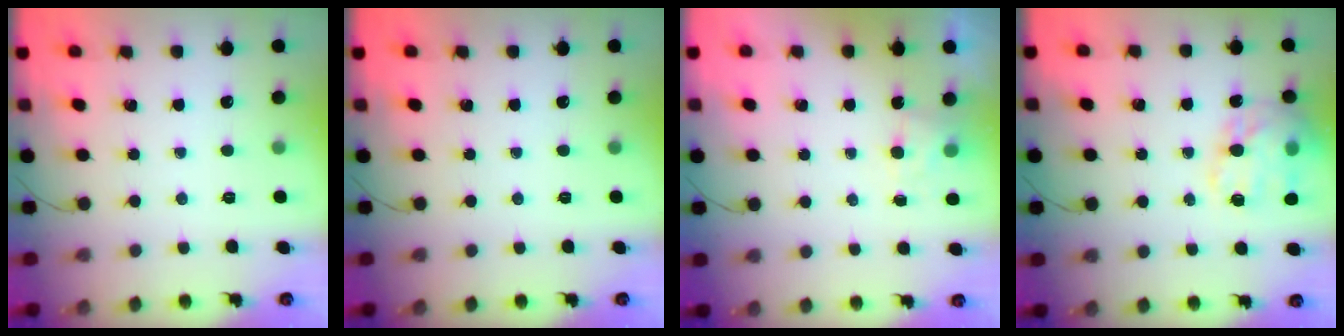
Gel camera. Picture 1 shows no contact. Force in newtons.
{"total": 0.0}
{"total": 4.0, "press": 3.8, "slide": 1.2}
{"total": 19.0, "press": 18.8, "slide": 2.9}